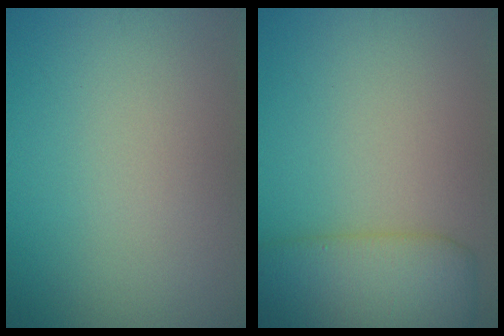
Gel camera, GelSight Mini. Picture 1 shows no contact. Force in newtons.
{"total": 5.5, "press": 5.5, "slide": 0.1}